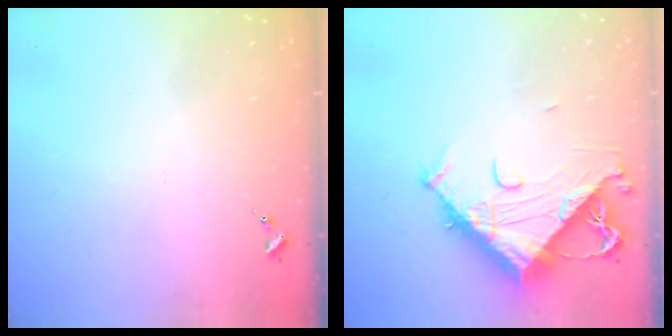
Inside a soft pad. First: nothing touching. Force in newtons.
{"total": 13.1, "press": 13.0, "slide": 1.5}